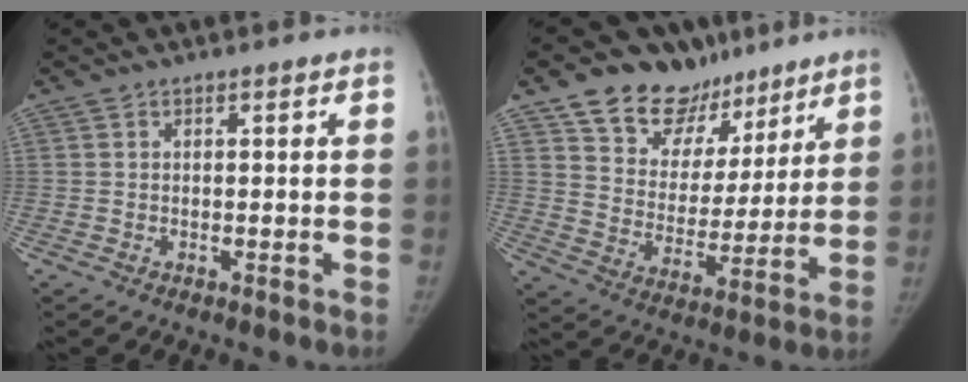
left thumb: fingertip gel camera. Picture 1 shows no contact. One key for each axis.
{"total": 17.2, "fx": 12.1, "fy": 10.8, "fz": 5.9, "tx": -0.037, "ty": -0.062, "tz": 0.200}